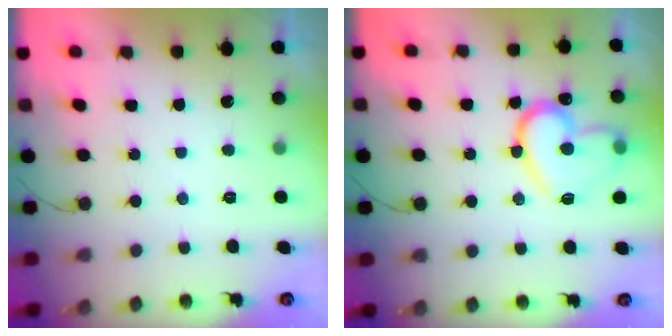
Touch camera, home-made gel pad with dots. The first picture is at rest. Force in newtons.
{"total": 17.7, "press": 17.6, "slide": 1.2}